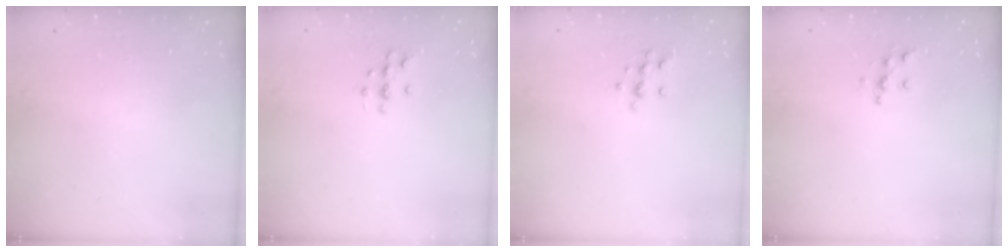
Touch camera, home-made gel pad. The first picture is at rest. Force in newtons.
{"total": 5.4, "press": 5.2, "slide": 1.6}
{"total": 9.0, "press": 8.9, "slide": 0.8}
{"total": 6.1, "press": 6.1, "slide": 0.4}